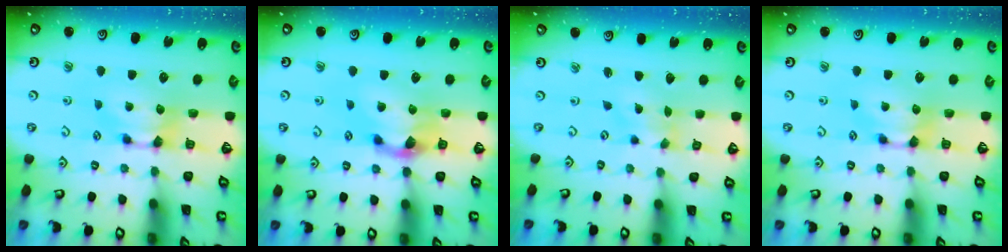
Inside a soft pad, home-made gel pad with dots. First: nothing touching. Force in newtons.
{"total": 2.9, "press": 2.2, "slide": 2.0}
{"total": 1.7, "press": 1.3, "slide": 1.0}
{"total": 0.0}